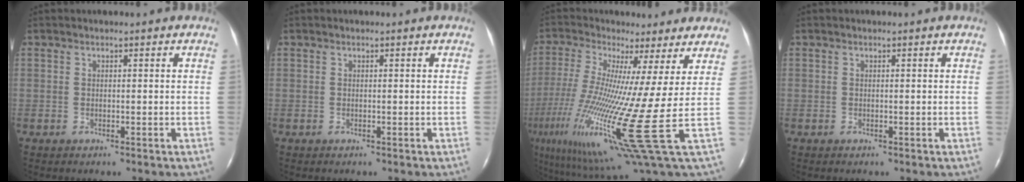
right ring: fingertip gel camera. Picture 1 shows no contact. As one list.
[{"total": 0.0}, {"total": 22.1, "force": [-3.0, 0.8, 21.8], "torque": [-0.402, -0.071, -0.062]}, {"total": 0.0}]